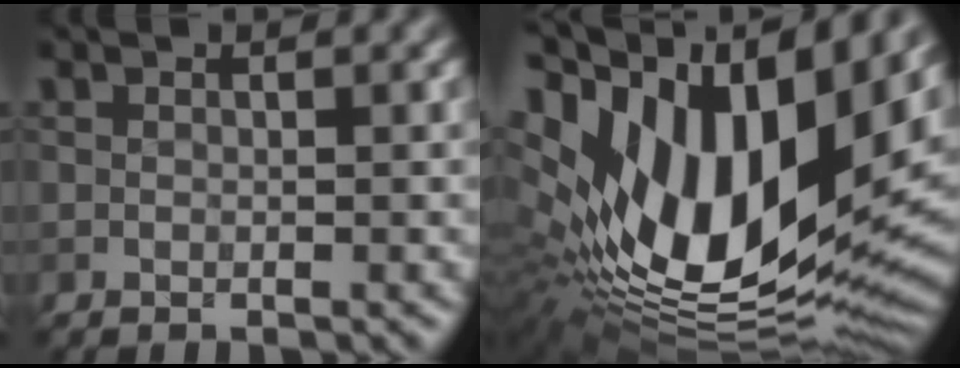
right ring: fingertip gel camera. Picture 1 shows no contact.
{"total": 18.4, "force": [4.2, 8.9, 15.5], "torque": [-0.295, 0.010, 0.067]}